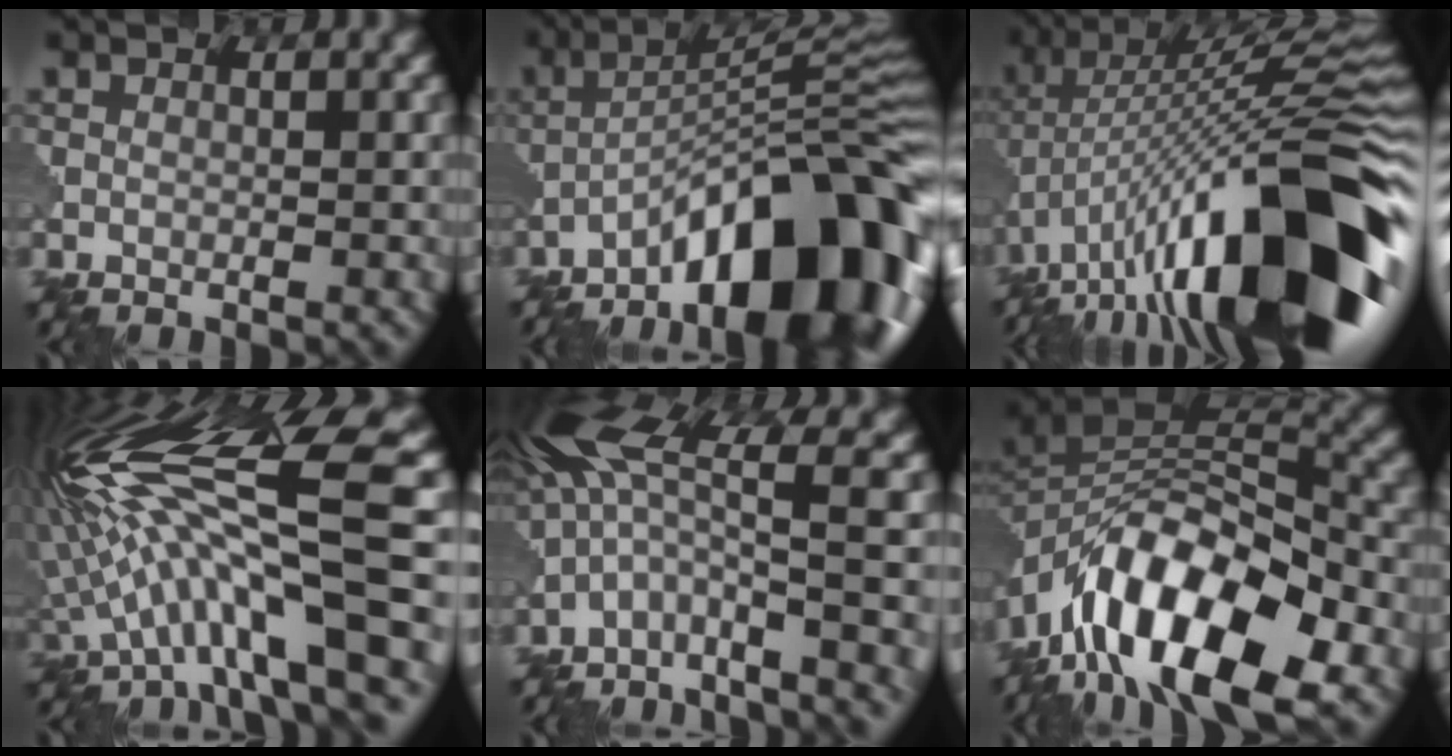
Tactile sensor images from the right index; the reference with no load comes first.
{"total": 14.7, "force": [-9.0, 4.1, 10.9], "torque": [-0.156, 0.021, -0.139]}
{"total": 18.2, "force": [-6.8, 6.3, 15.7], "torque": [-0.240, 0.037, -0.127]}
{"total": 14.5, "force": [0.2, 3.1, 14.1], "torque": [-0.243, 0.016, 0.018]}
{"total": 8.1, "force": [-0.2, 1.6, 8.0], "torque": [-0.158, 0.022, -0.003]}
{"total": 13.3, "force": [-7.0, 6.1, 9.5], "torque": [-0.159, 0.010, -0.121]}